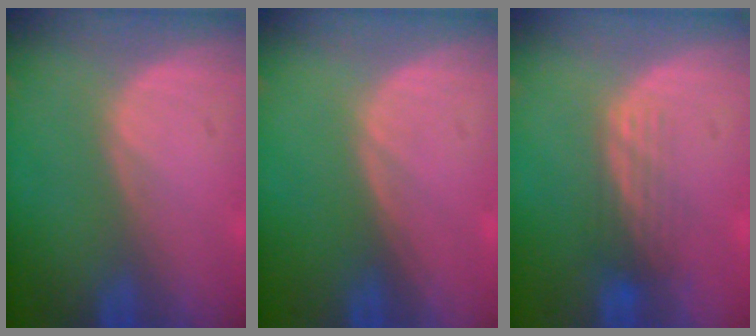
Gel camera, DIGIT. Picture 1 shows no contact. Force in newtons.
{"total": 0.0}
{"total": 3.6, "press": 3.1, "slide": 1.9}